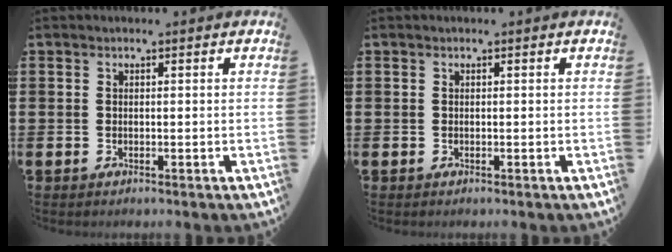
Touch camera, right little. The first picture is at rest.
{"total": 0.0}